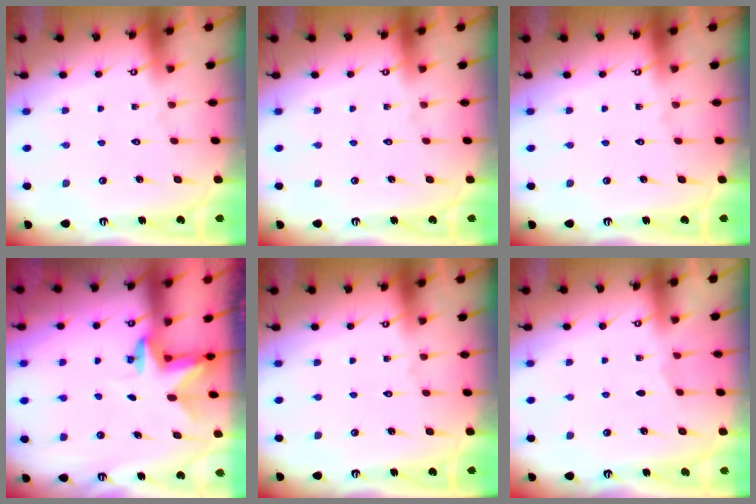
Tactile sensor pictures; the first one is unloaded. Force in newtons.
{"total": 0.0}
{"total": 0.0}
{"total": 2.4, "press": 2.4, "slide": 0.4}
{"total": 0.0}
{"total": 1.6, "press": 1.6, "slide": 0.4}